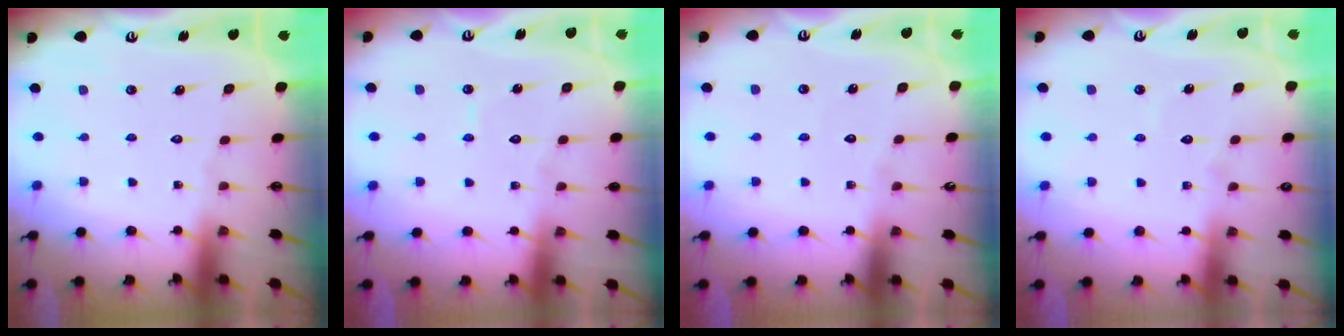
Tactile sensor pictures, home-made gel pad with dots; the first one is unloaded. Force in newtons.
{"total": 4.5, "press": 4.4, "slide": 0.4}
{"total": 3.9, "press": 3.8, "slide": 0.3}
{"total": 4.0, "press": 4.0, "slide": 0.3}